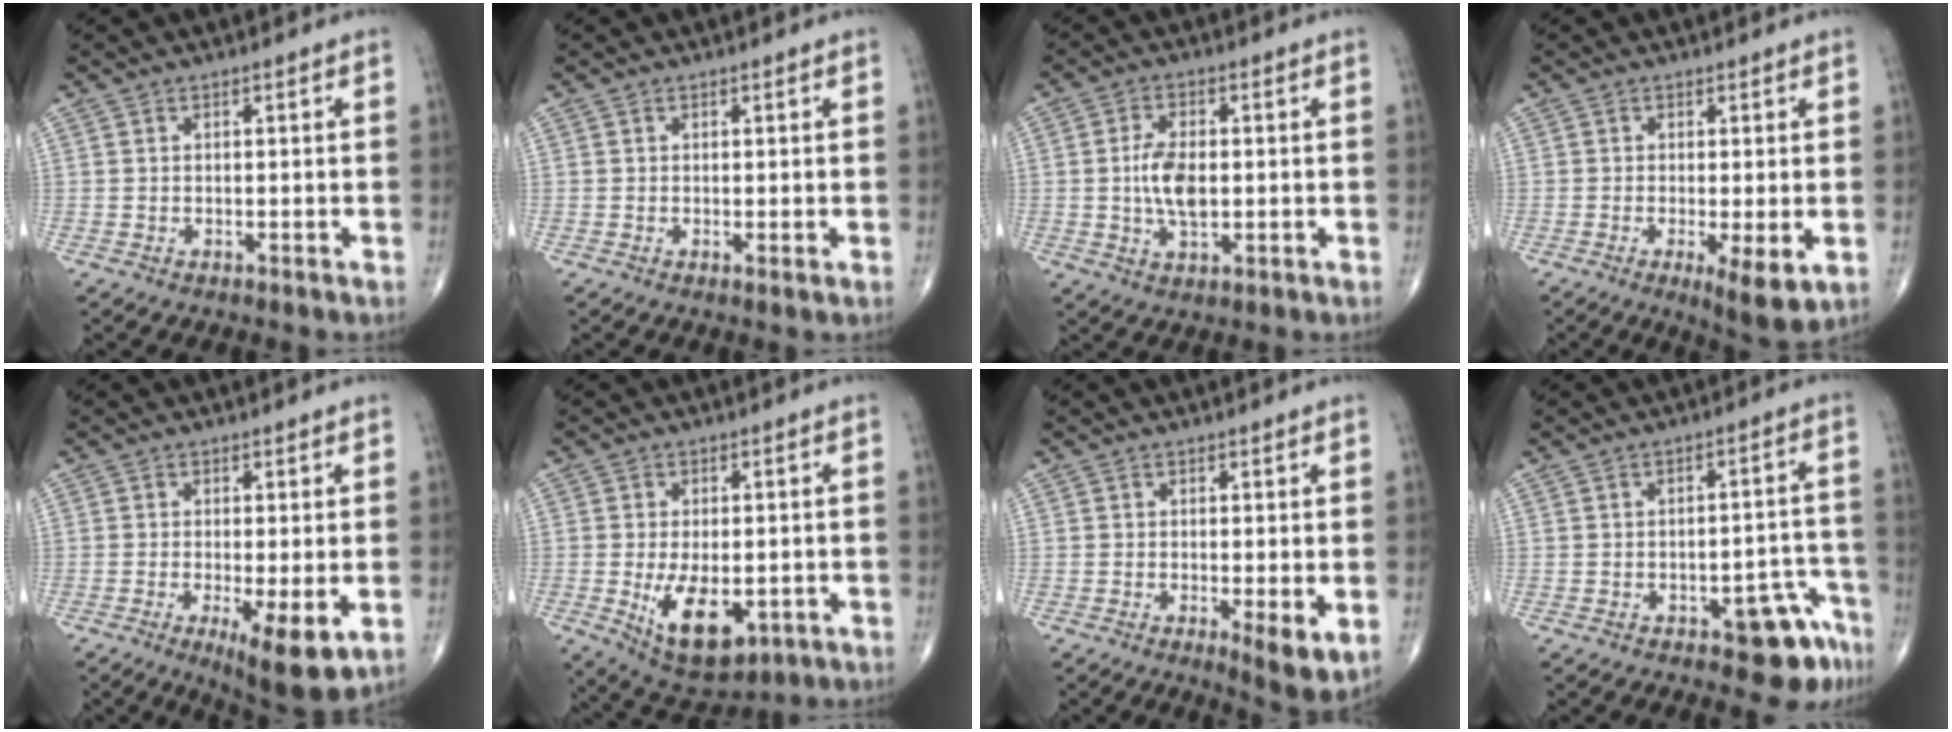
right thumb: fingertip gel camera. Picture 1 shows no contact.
{"total": 0.6, "force": [0.1, 0.2, 0.6], "torque": [-0.012, -0.003, -0.001]}
{"total": 7.2, "force": [-0.2, 3.8, 6.1], "torque": [-0.115, -0.001, -0.005]}
{"total": 6.4, "force": [-1.6, 1.7, 5.9], "torque": [-0.097, -0.021, -0.025]}
{"total": 9.1, "force": [-2.6, 2.6, 8.3], "torque": [-0.130, -0.024, -0.037]}
{"total": 11.4, "force": [-2.7, 6.1, 9.2], "torque": [-0.135, -0.011, -0.027]}
{"total": 5.6, "force": [-1.0, 1.6, 5.2], "torque": [-0.080, -0.018, -0.015]}
{"total": 8.5, "force": [-5.0, 3.5, 5.9], "torque": [-0.040, 0.039, -0.058]}